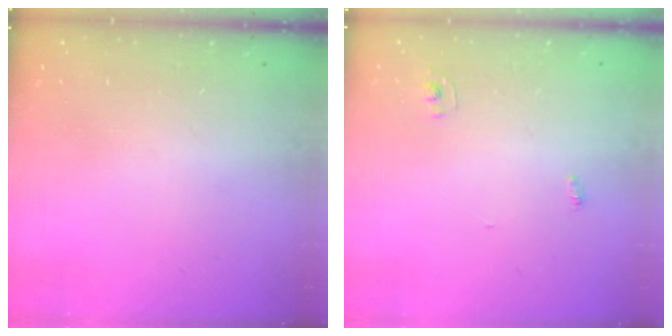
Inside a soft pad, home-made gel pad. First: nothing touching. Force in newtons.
{"total": 2.4, "press": 2.4, "slide": 0.2}